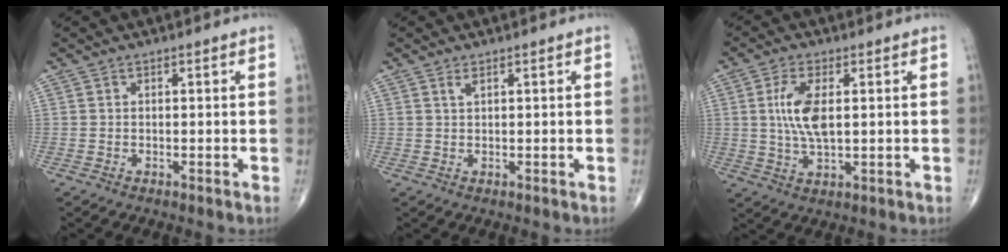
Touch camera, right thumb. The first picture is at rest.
{"total": 1.1, "force": [0.7, 0.3, 0.8], "torque": [-0.015, 0.000, 0.016]}
{"total": 7.8, "force": [1.3, 3.3, 7.0], "torque": [-0.148, -0.006, 0.026]}